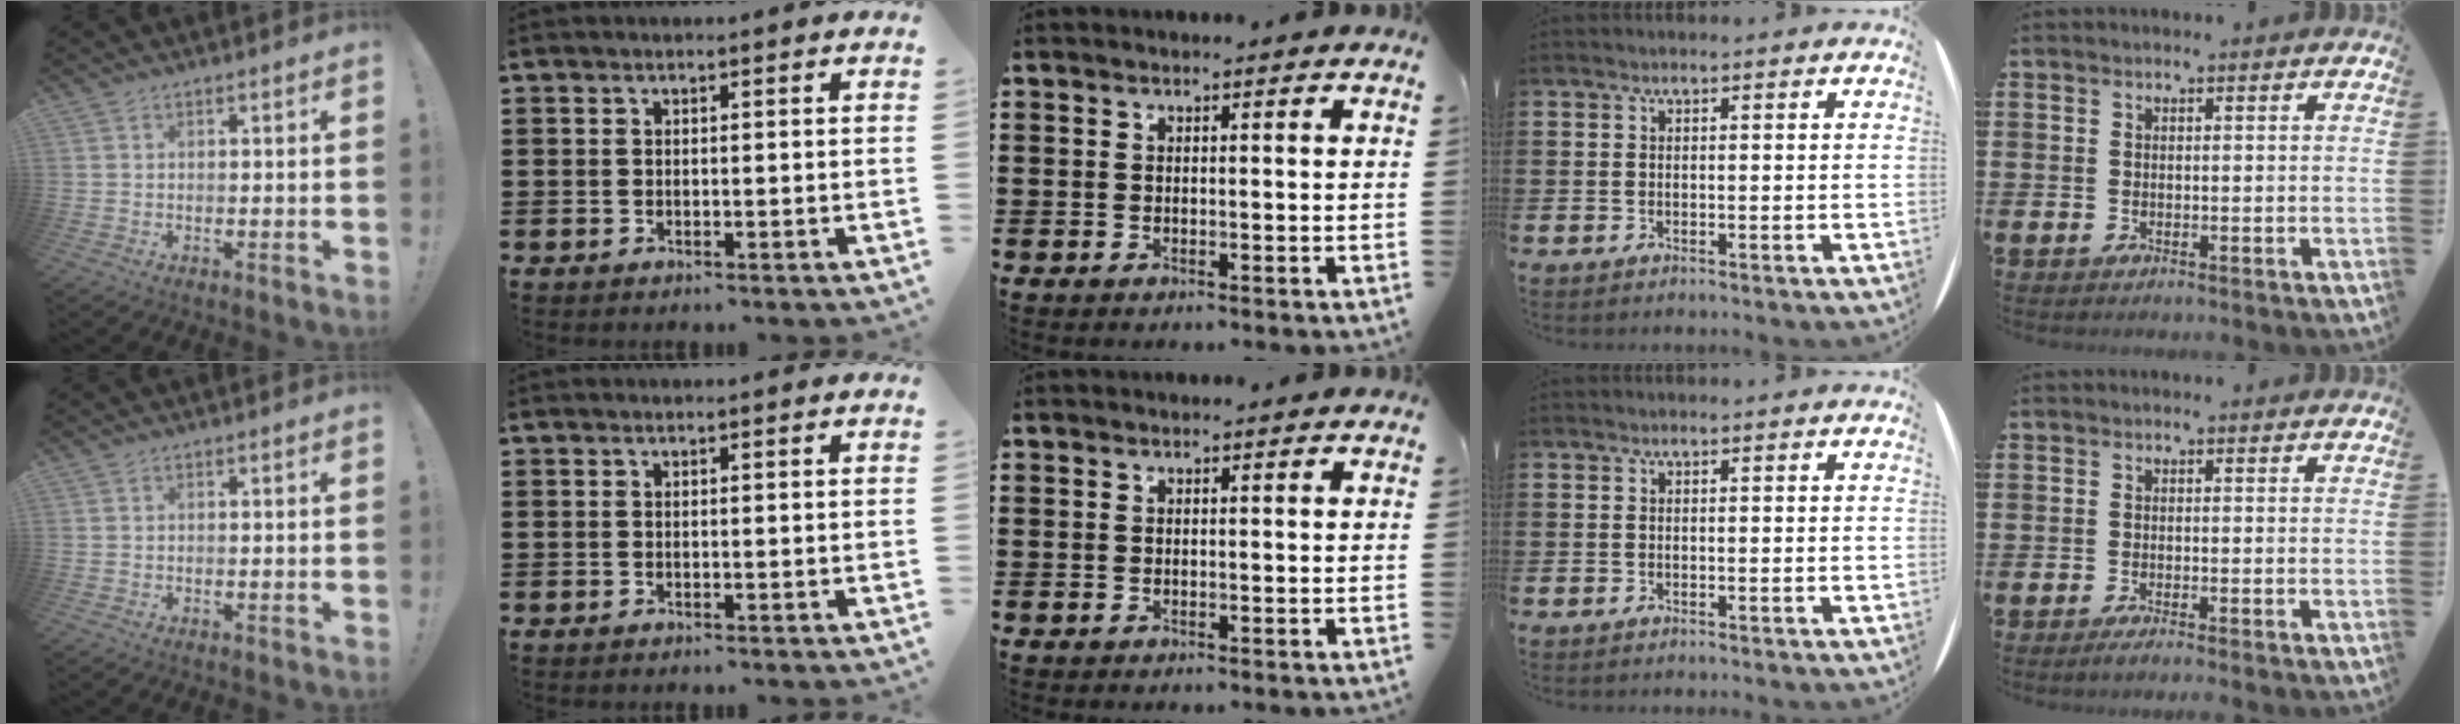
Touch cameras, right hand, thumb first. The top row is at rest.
{"little": {"total": 1.0, "force": [-0.6, 0.0, 0.7], "torque": [-0.011, -0.003, -0.012]}}